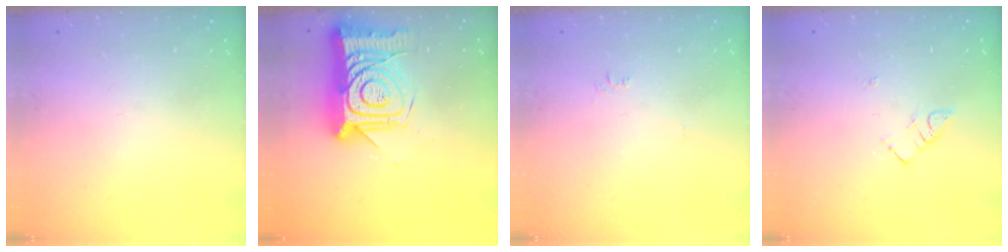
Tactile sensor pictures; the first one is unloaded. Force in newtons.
{"total": 22.4, "press": 22.4, "slide": 1.7}
{"total": 4.3, "press": 4.3, "slide": 0.6}
{"total": 3.9, "press": 3.8, "slide": 0.5}